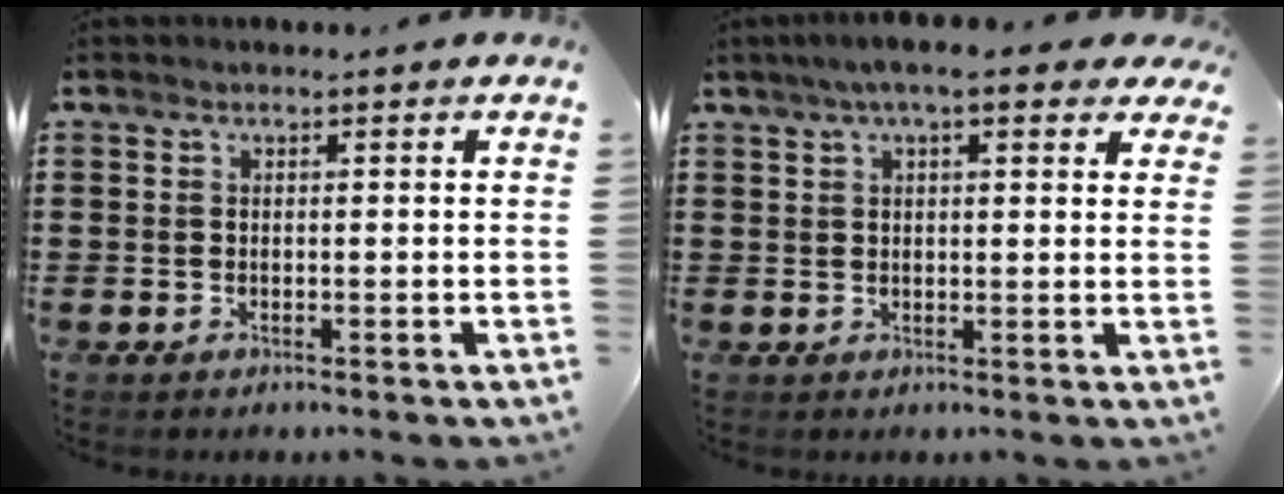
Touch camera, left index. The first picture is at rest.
{"total": 5.5, "force": [3.5, 1.0, 4.1], "torque": [-0.081, 0.004, 0.059]}